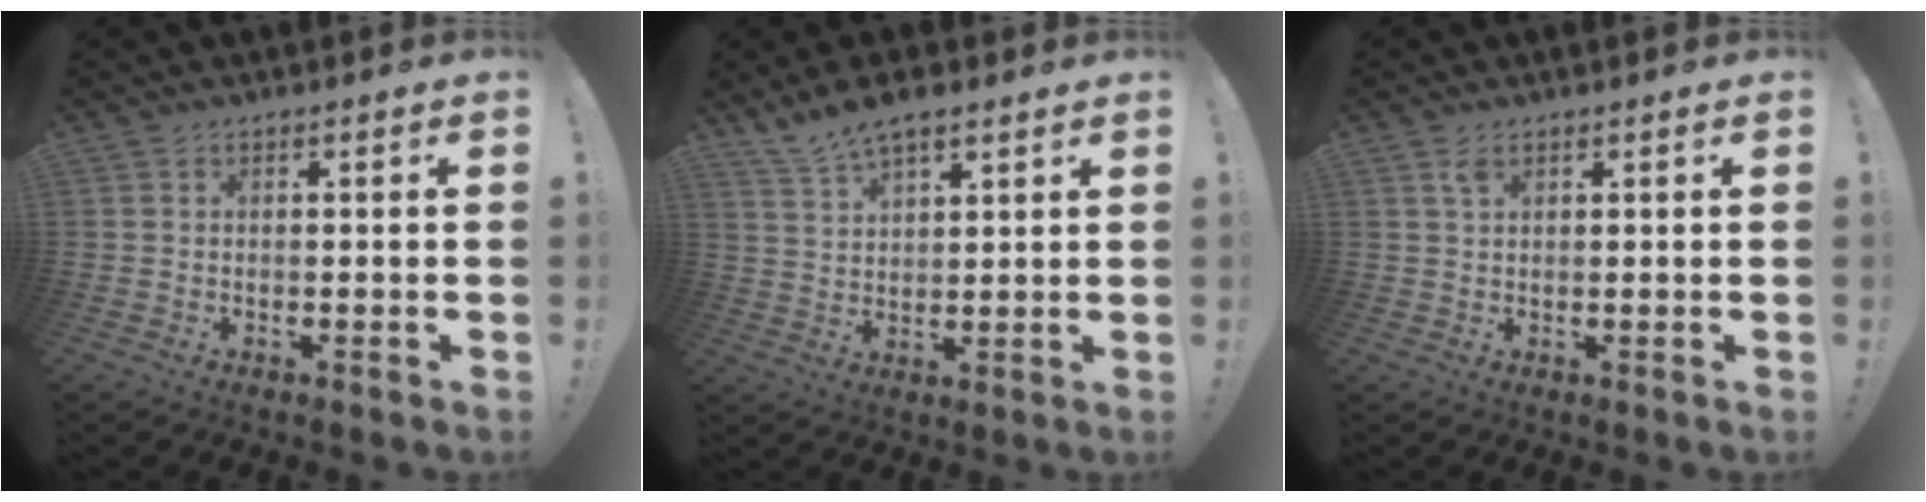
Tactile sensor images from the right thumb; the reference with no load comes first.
{"total": 7.7, "force": [6.0, 3.0, 3.9], "torque": [-0.065, -0.031, 0.112]}
{"total": 2.4, "force": [1.3, 1.1, 1.6], "torque": [-0.026, -0.002, 0.022]}